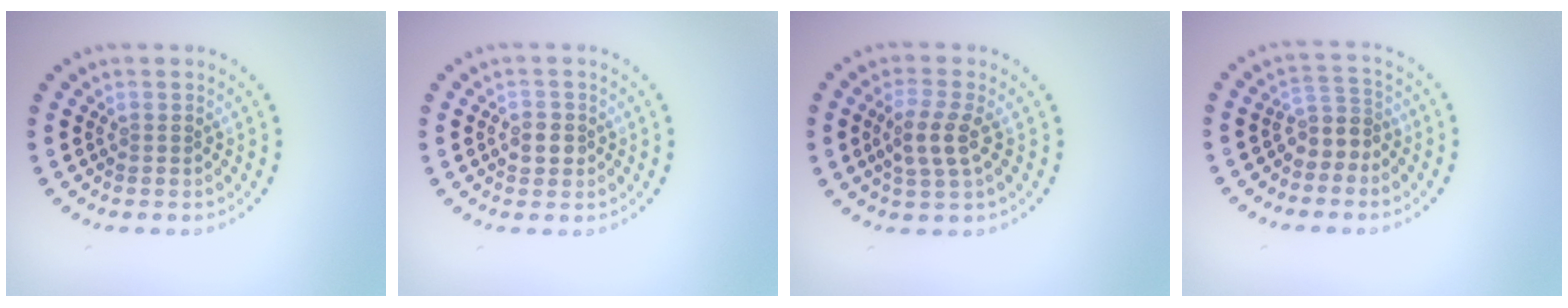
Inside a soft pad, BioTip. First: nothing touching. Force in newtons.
{"total": 1.6, "press": 1.6, "slide": 0.2}
{"total": 2.9, "press": 2.6, "slide": 1.2}
{"total": 2.5, "press": 1.9, "slide": 1.6}